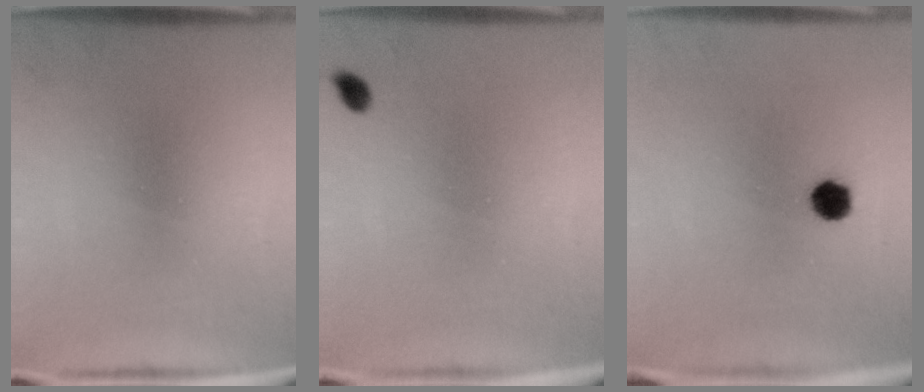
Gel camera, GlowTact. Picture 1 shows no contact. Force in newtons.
{"total": 1.3}
{"total": 3.9}